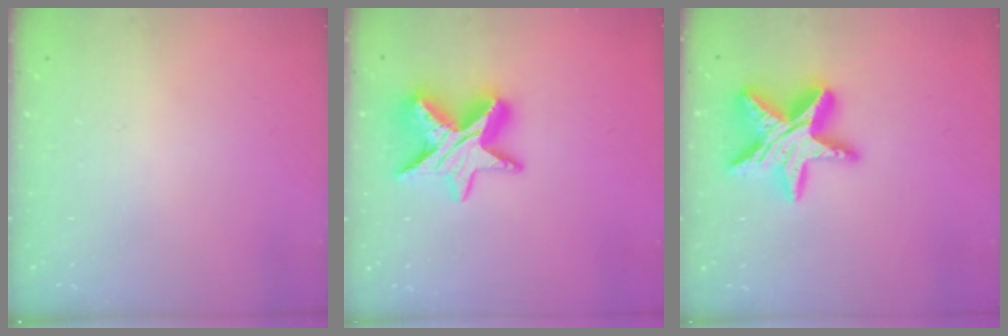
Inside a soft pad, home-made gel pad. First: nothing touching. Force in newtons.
{"total": 15.5, "press": 15.5, "slide": 1.1}
{"total": 18.1, "press": 18.1, "slide": 1.3}